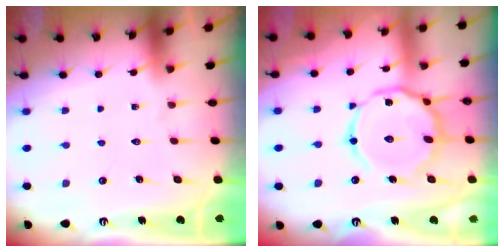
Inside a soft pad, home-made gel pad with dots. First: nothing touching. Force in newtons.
{"total": 16.3, "press": 16.2, "slide": 1.3}